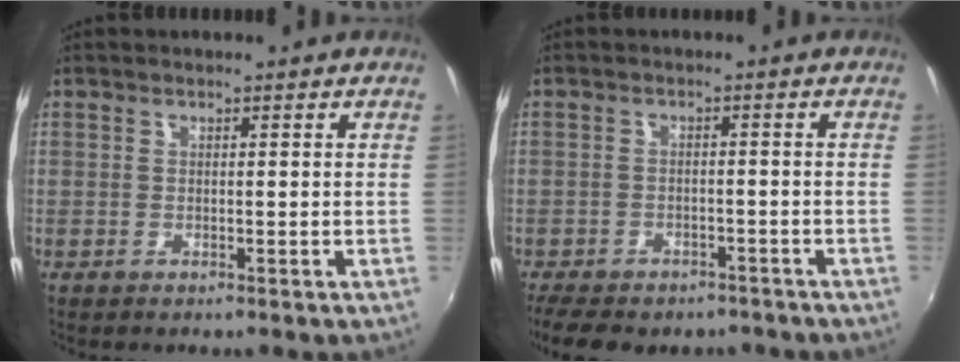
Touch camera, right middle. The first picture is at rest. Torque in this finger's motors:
{"motor_torque": [1.06, -1.08, 0.17, 0.09]}